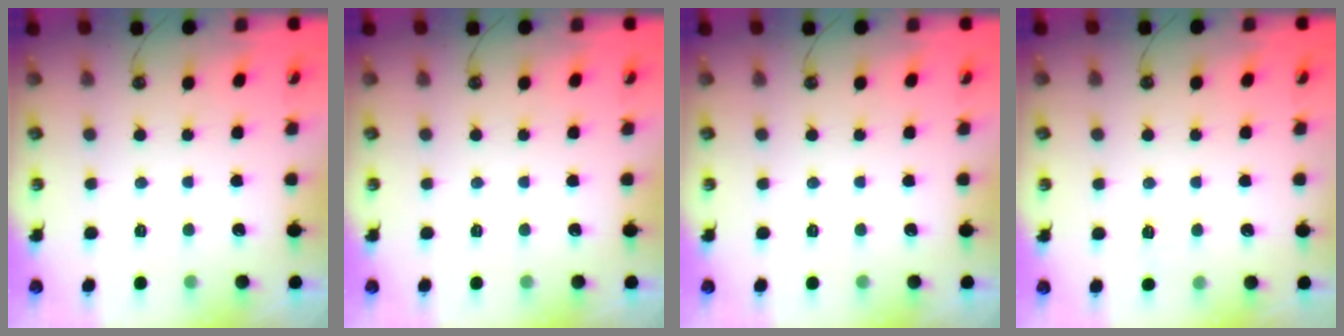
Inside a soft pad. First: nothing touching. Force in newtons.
{"total": 0.0}
{"total": 0.0}
{"total": 2.7, "press": 2.7, "slide": 0.3}